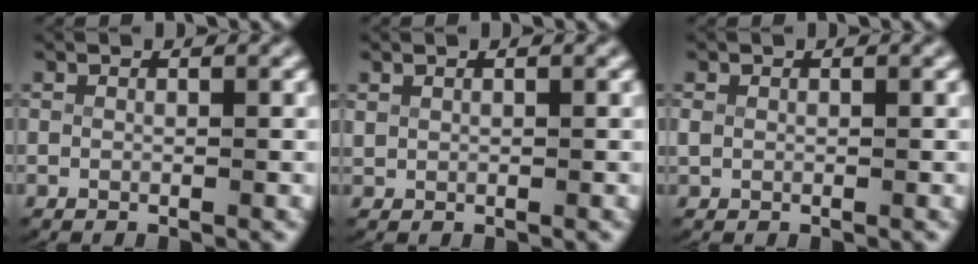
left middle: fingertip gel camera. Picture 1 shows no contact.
{"total": 0.6, "force": [0.4, 0.3, 0.3], "torque": [-0.013, -0.002, 0.015]}
{"total": 0.6, "force": [0.0, 0.5, 0.3], "torque": [-0.015, -0.006, 0.007]}